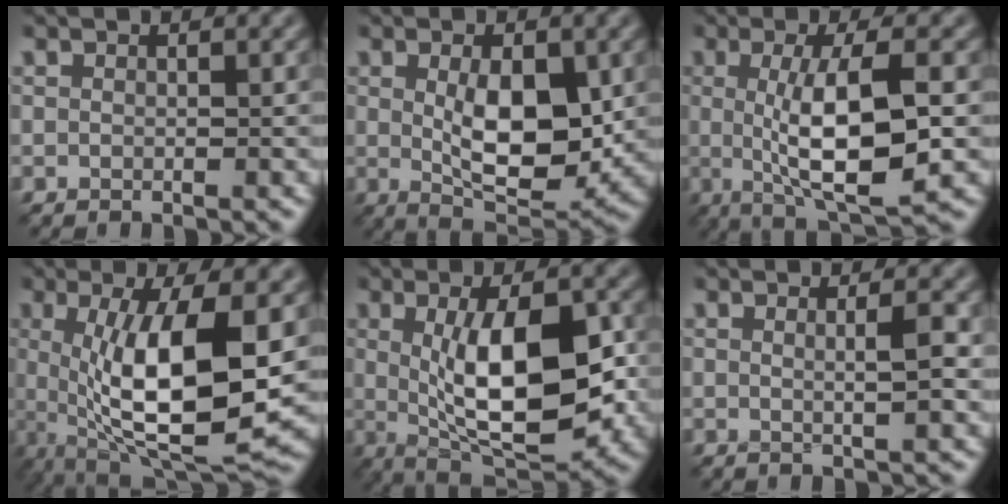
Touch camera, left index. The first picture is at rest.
{"total": 7.4, "force": [0.4, 3.4, 6.6], "torque": [-0.109, -0.011, 0.013]}
{"total": 8.3, "force": [-0.2, 2.2, 8.0], "torque": [-0.127, -0.009, 0.001]}
{"total": 11.6, "force": [0.1, 3.5, 11.0], "torque": [-0.185, -0.015, 0.008]}
{"total": 10.4, "force": [0.1, 3.9, 9.6], "torque": [-0.151, -0.006, 0.008]}
{"total": 2.3, "force": [0.3, 0.5, 2.2], "torque": [-0.031, 0.001, 0.001]}